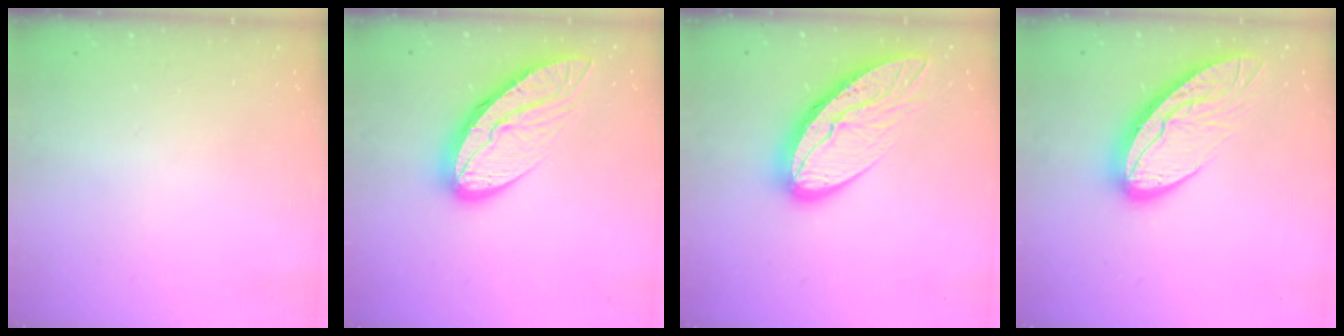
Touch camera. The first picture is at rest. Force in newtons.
{"total": 13.0, "press": 13.0, "slide": 1.1}
{"total": 15.0, "press": 15.0, "slide": 1.5}
{"total": 13.9, "press": 13.9, "slide": 1.2}